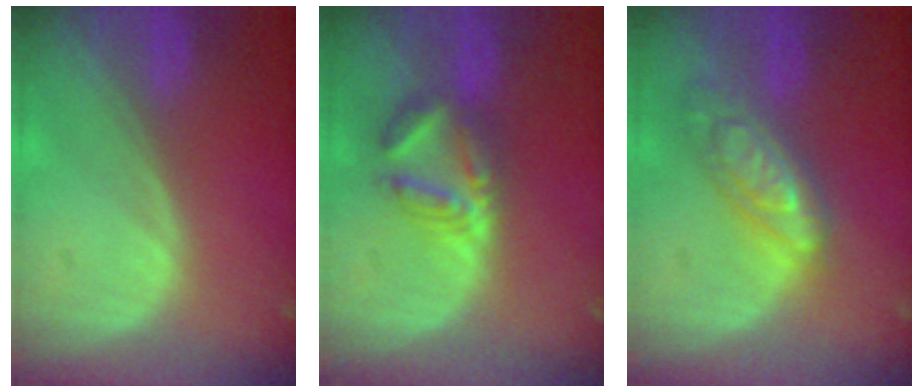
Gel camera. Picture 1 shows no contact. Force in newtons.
{"total": 5.8, "press": 5.7, "slide": 1.2}
{"total": 7.5, "press": 7.4, "slide": 0.6}